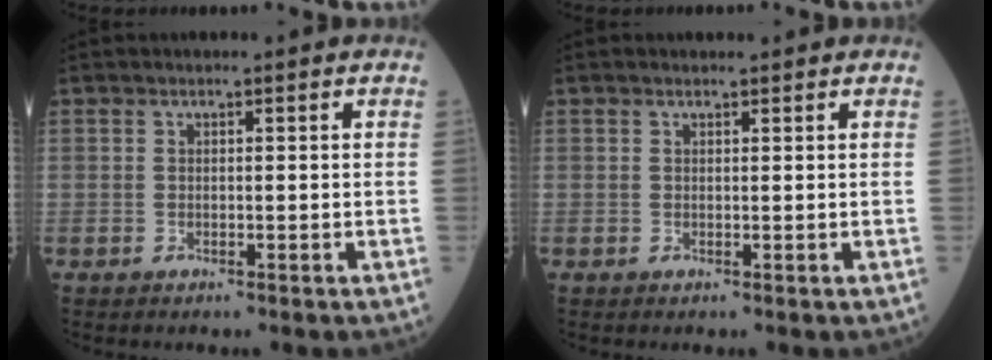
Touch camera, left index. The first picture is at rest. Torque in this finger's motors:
{"motor_torque": [0.21, 0.01, -0.01, -0.02]}